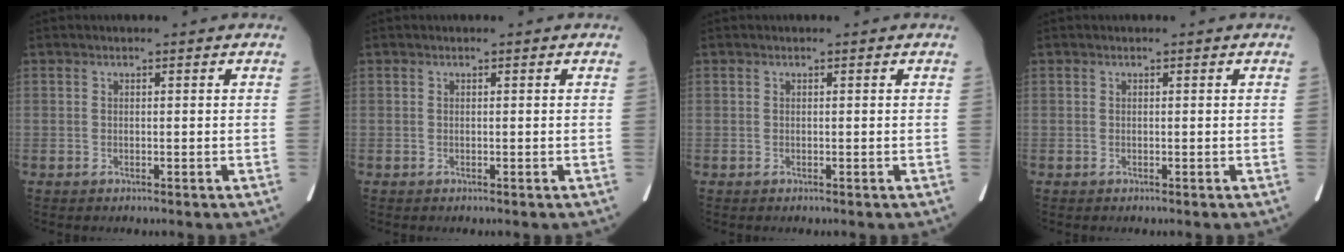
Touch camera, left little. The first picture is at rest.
{"total": 0.0}
{"total": 0.0}
{"total": 0.0}